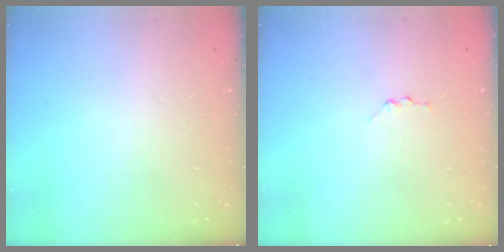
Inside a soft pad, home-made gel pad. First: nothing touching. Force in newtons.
{"total": 2.8, "press": 2.8, "slide": 0.3}